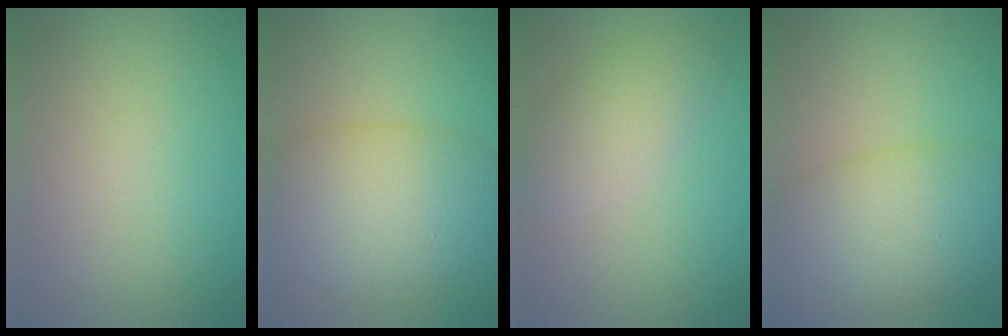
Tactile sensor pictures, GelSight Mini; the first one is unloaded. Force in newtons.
{"total": 9.4, "press": 9.4, "slide": 0.2}
{"total": 3.5, "press": 3.5, "slide": 0.2}
{"total": 9.1, "press": 9.1, "slide": 0.2}